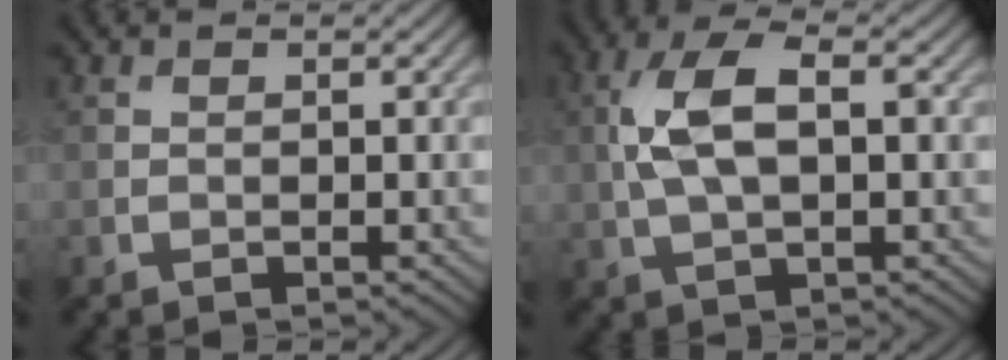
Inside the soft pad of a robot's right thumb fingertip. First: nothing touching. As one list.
[{"total": 7.8, "force": [0.7, 3.6, 6.9], "torque": [-0.151, 0.015, 0.007]}]